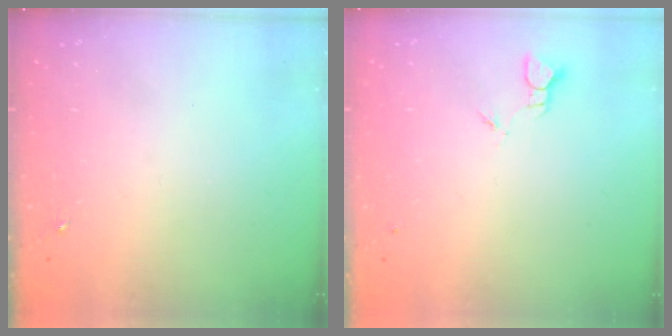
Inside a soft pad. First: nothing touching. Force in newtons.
{"total": 1.9, "press": 1.9, "slide": 0.1}